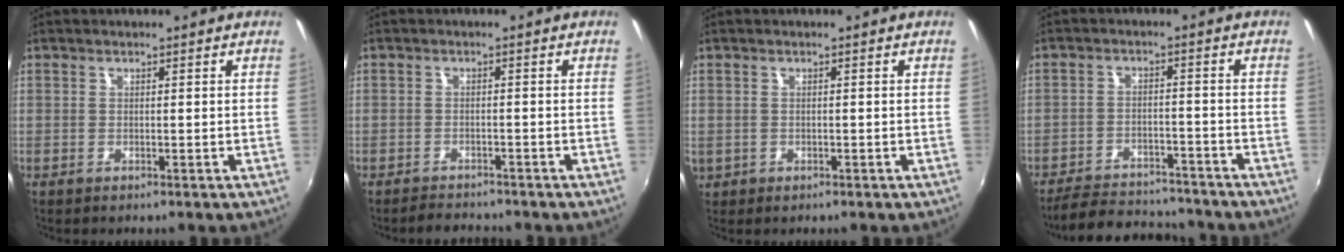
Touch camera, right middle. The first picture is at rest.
{"total": 3.3, "force": [-3.2, 0.7, 0.4], "torque": [-0.024, -0.001, -0.051]}
{"total": 2.3, "force": [-0.4, 2.1, 1.0], "torque": [-0.021, -0.002, -0.002]}
{"total": 13.5, "force": [-12.3, 3.6, 4.5], "torque": [-0.115, 0.001, -0.175]}